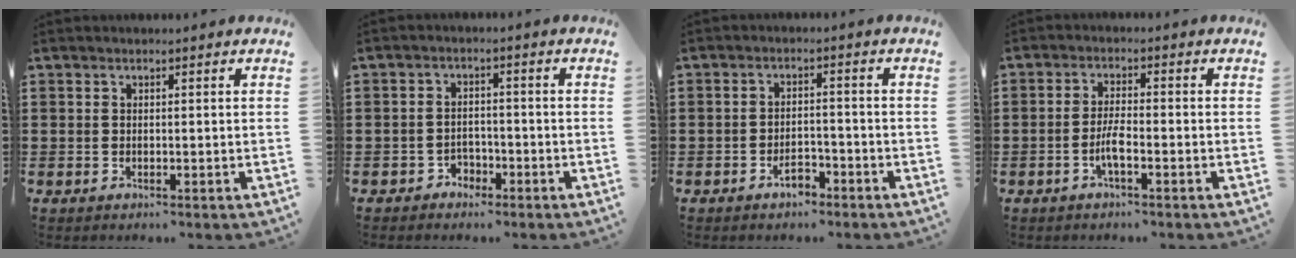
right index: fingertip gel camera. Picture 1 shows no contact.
{"total": 2.5, "force": [-1.8, 1.7, 0.1], "torque": [-0.013, 0.004, -0.042]}
{"total": 3.4, "force": [-2.4, 1.5, 1.8], "torque": [-0.033, 0.007, -0.047]}
{"total": 3.4, "force": [-1.4, 0.5, 3.1], "torque": [-0.069, -0.006, -0.029]}